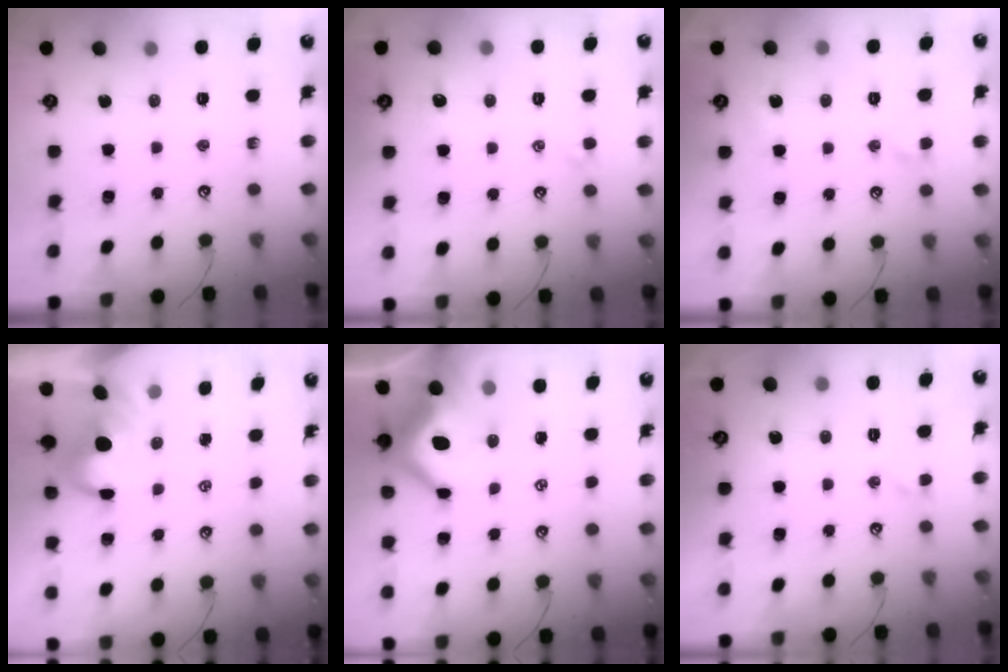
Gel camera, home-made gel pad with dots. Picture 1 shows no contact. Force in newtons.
{"total": 0.9, "press": 0.7, "slide": 0.5}
{"total": 1.7, "press": 1.6, "slide": 0.6}
{"total": 3.0, "press": 2.8, "slide": 1.1}
{"total": 11.4, "press": 11.3, "slide": 1.8}
{"total": 0.0}